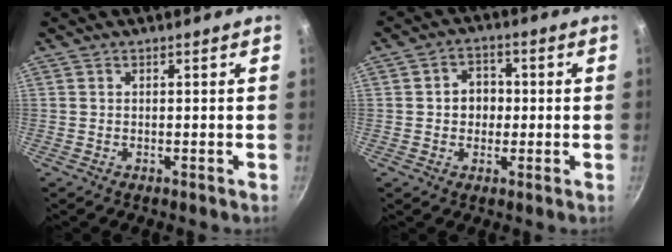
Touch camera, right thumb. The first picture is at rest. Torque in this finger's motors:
{"motor_torque": [-0.19, 0.42, -0.01, 0.13, 0.11]}